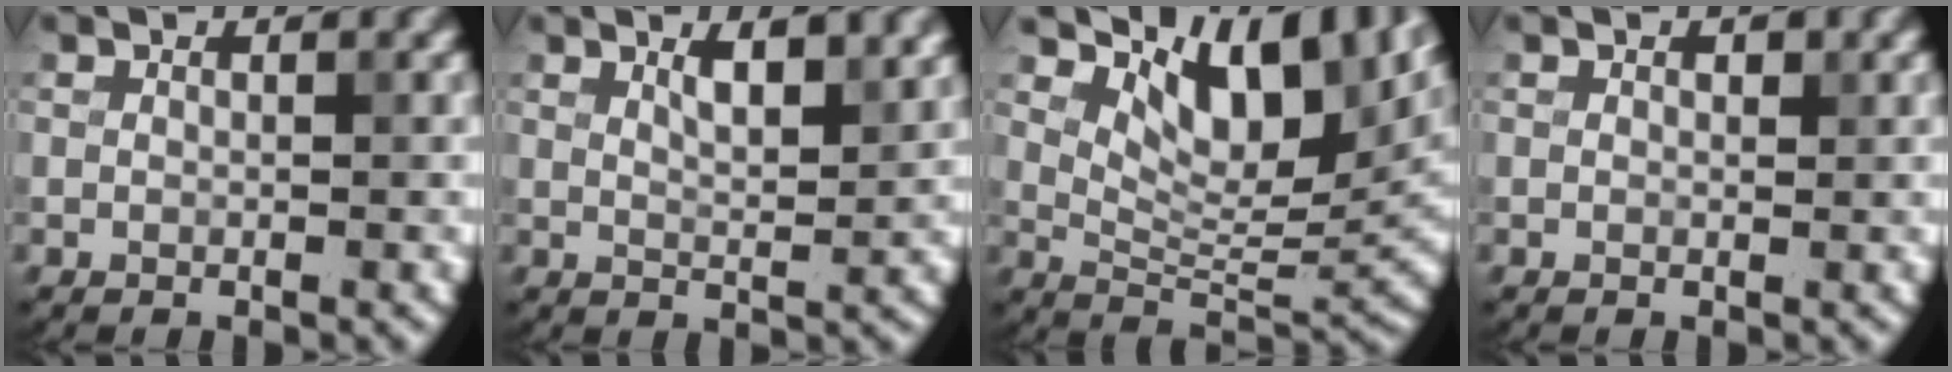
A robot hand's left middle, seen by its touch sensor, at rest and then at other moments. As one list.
[{"total": 3.5, "force": [2.0, 1.1, 2.7], "torque": [-0.036, 0.002, 0.031]}, {"total": 10.8, "force": [6.3, 4.6, 7.6], "torque": [-0.110, 0.000, 0.114]}, {"total": 0.7, "force": [0.3, 0.4, 0.5], "torque": [-0.006, -0.001, 0.003]}]